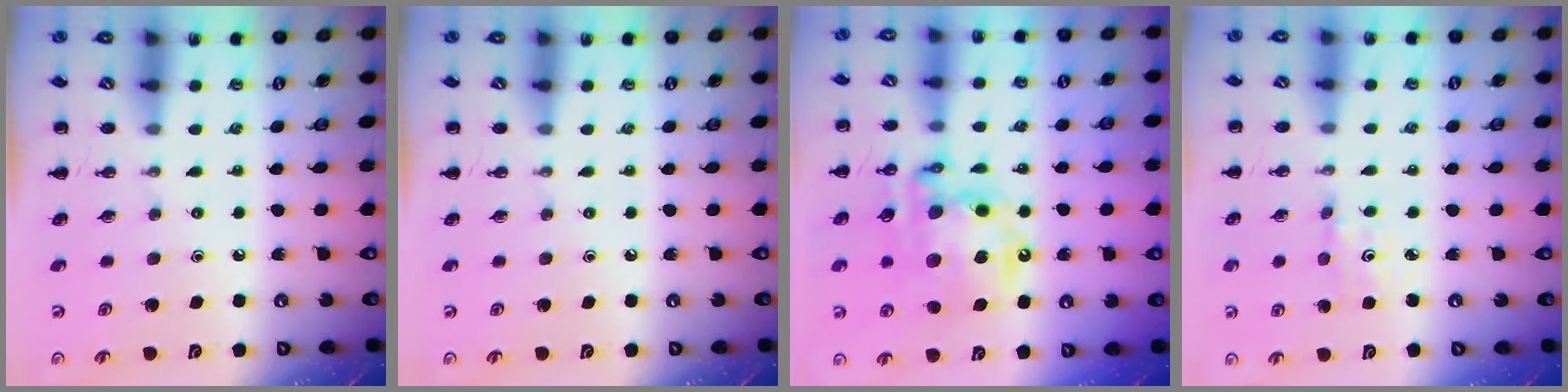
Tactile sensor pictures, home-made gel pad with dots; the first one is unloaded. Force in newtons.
{"total": 0.0}
{"total": 17.5, "press": 17.1, "slide": 3.7}
{"total": 2.9, "press": 2.8, "slide": 0.8}